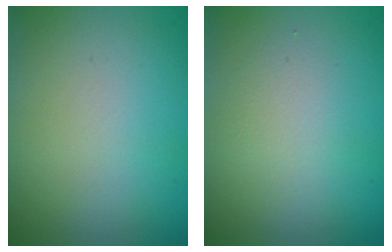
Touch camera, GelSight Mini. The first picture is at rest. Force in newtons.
{"total": 1.7, "press": 1.7, "slide": 0.0}